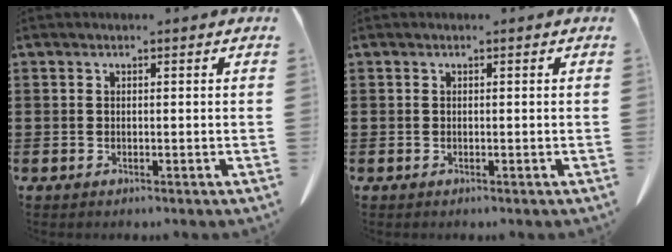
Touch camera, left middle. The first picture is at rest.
{"total": 0.0}